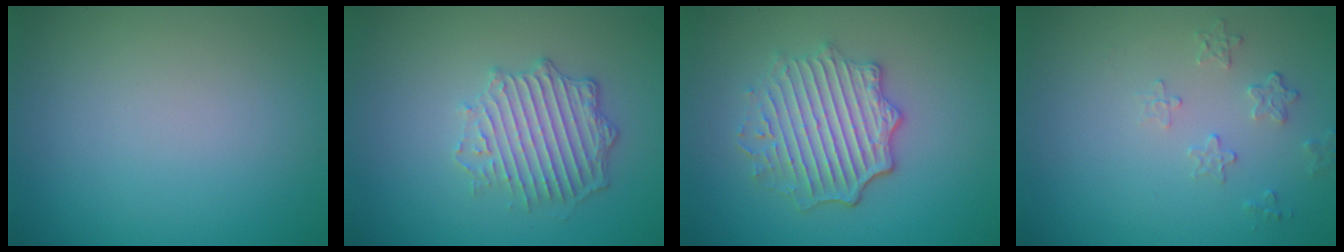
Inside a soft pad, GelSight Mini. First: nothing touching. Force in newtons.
{"total": 3.8, "press": 3.5, "slide": 1.6}
{"total": 4.9, "press": 4.1, "slide": 2.6}
{"total": 1.6, "press": 0.9, "slide": 1.4}